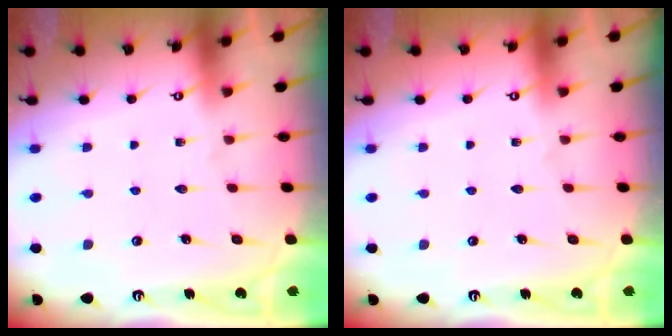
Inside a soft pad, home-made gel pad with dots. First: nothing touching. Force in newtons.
{"total": 0.0}